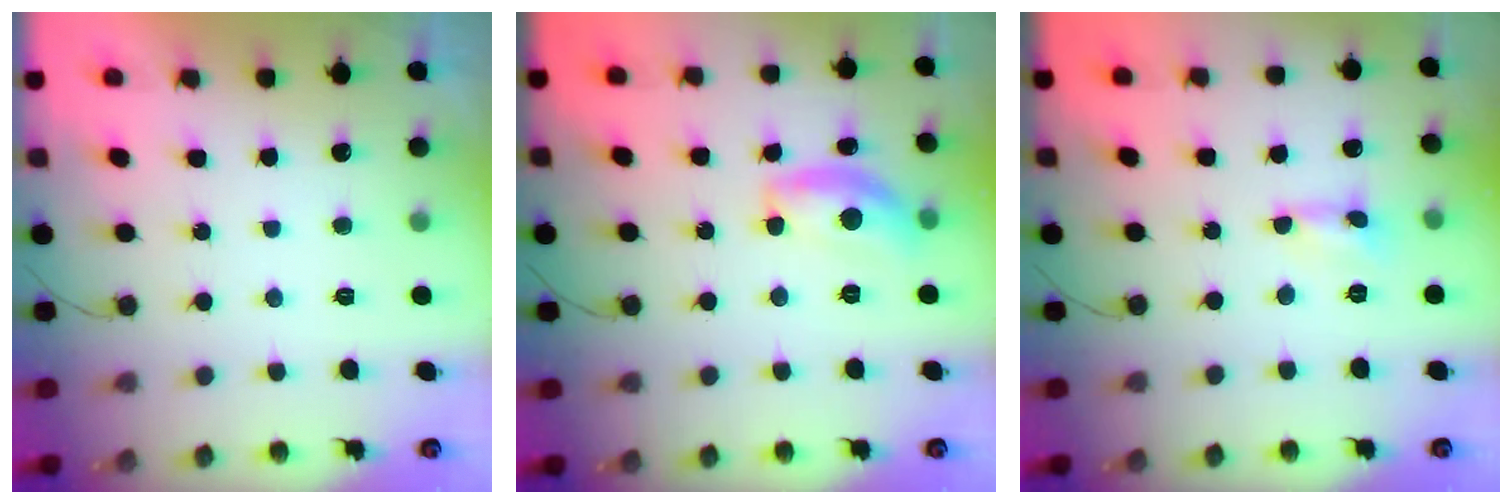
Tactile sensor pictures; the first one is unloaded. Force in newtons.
{"total": 11.9, "press": 11.9, "slide": 0.6}
{"total": 0.0}